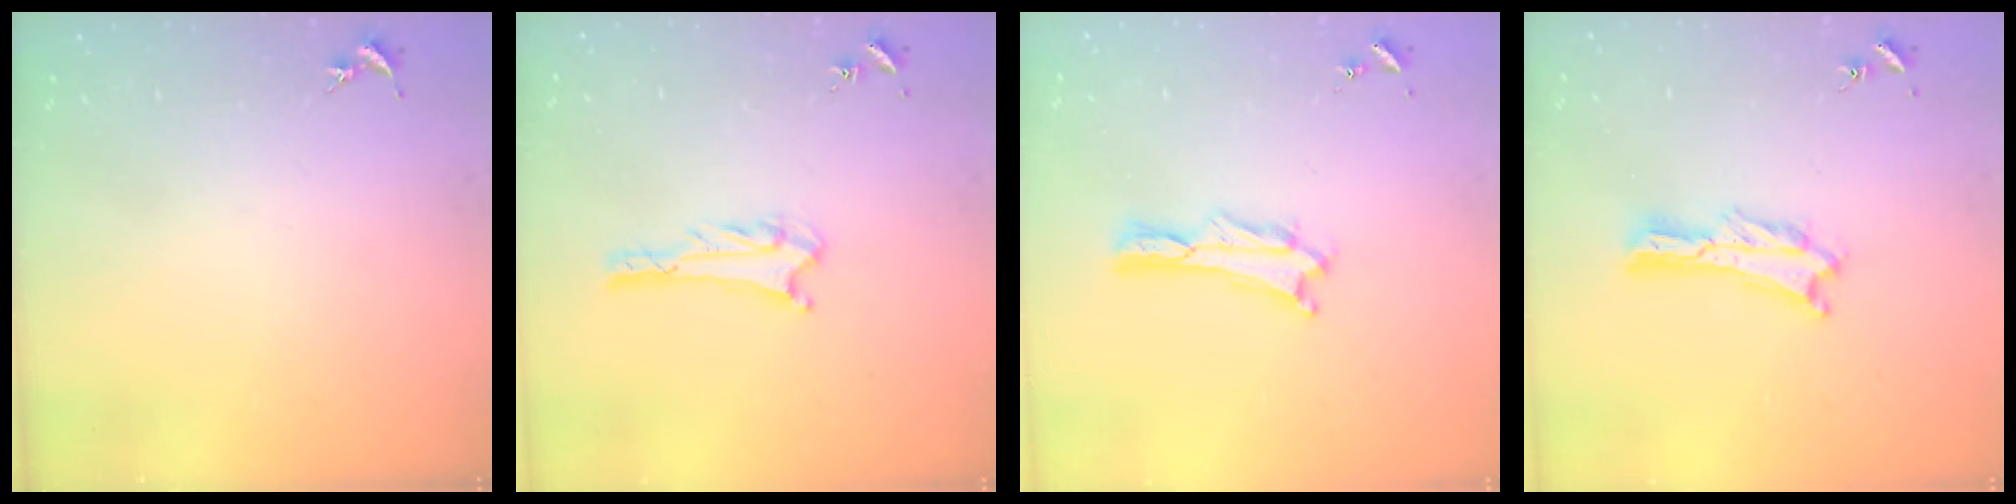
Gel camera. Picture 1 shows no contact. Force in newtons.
{"total": 2.8, "press": 2.8, "slide": 0.2}
{"total": 0.9, "press": 0.9, "slide": 0.2}
{"total": 1.8, "press": 1.8, "slide": 0.2}